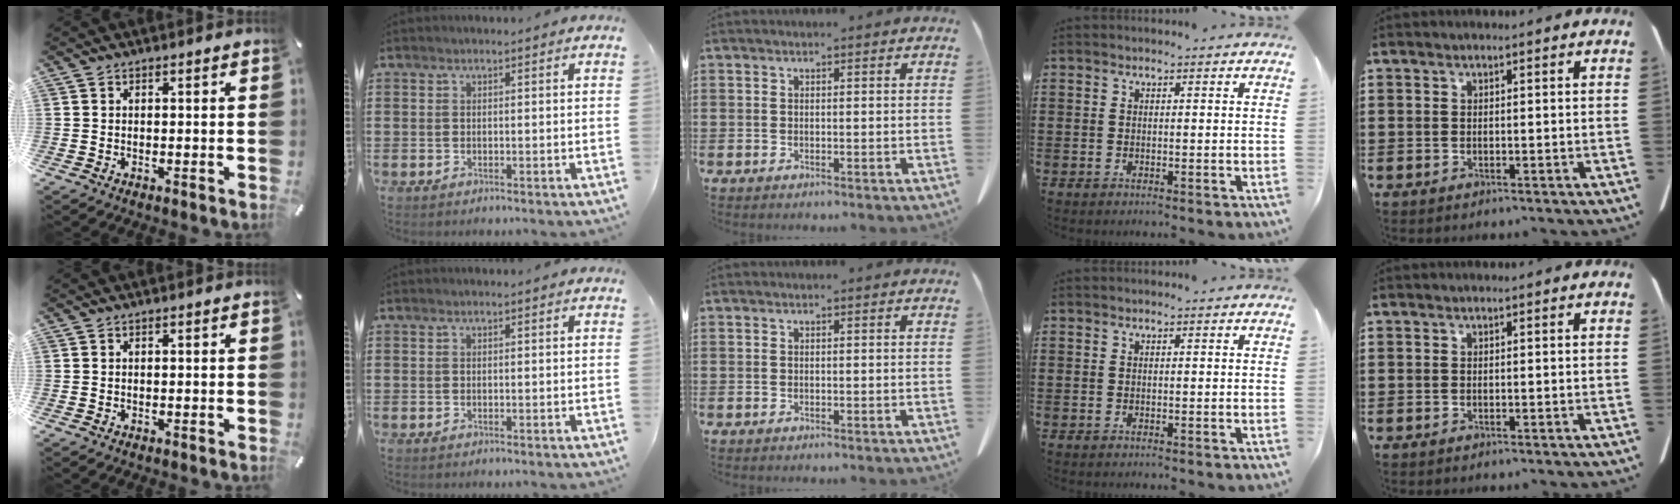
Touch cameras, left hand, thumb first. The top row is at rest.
{}